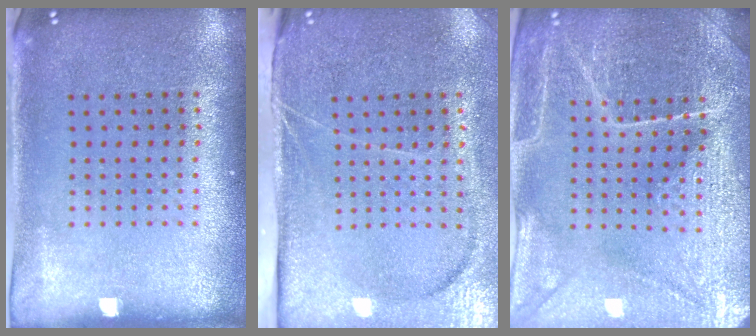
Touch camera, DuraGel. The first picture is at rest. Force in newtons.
{"total": 4.2, "press": 3.4, "slide": 2.3}
{"total": 4.3, "press": 4.2, "slide": 1.0}